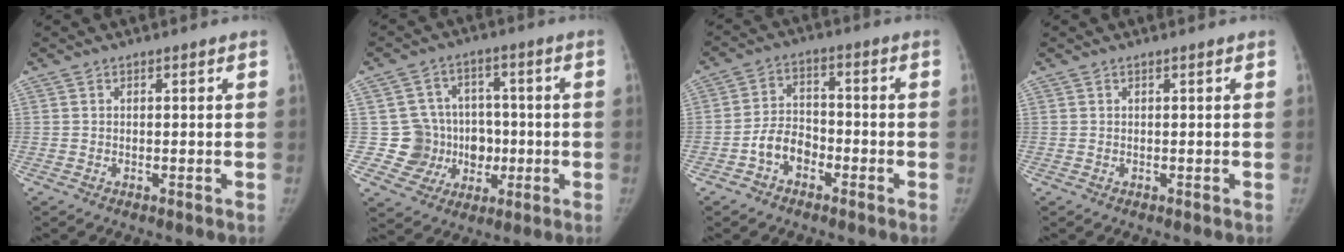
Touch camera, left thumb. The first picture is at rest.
{"total": 11.0, "force": [-1.1, 10.5, 2.8], "torque": [0.018, 0.025, -0.006]}
{"total": 6.6, "force": [-3.3, 4.6, 3.3], "torque": [-0.043, 0.032, -0.065]}
{"total": 0.0}